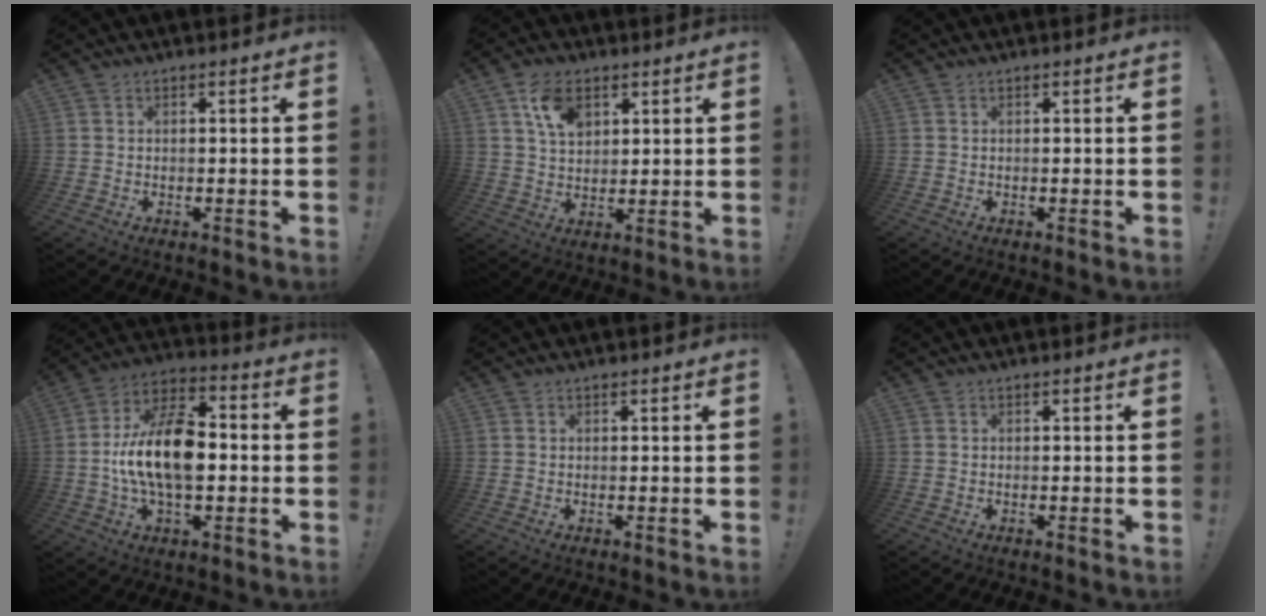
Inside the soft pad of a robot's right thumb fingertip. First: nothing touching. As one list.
[{"total": 9.8, "force": [5.0, 6.6, 5.0], "torque": [-0.075, -0.013, 0.095]}, {"total": 0.0}, {"total": 18.1, "force": [-1.2, 10.4, 14.8], "torque": [-0.275, 0.009, -0.022]}, {"total": 0.0}, {"total": 0.0}]